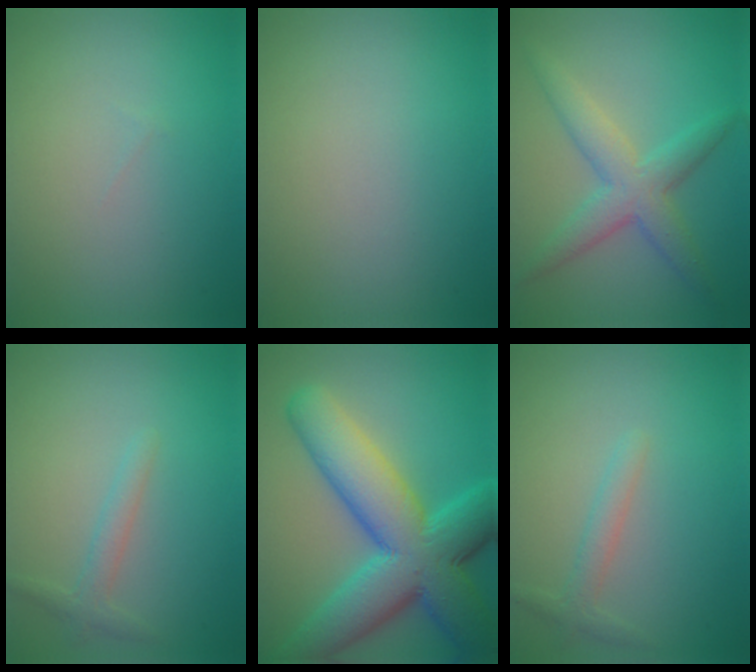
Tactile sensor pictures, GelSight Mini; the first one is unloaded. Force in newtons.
{"total": 0.0}
{"total": 4.3, "press": 4.3, "slide": 0.1}
{"total": 1.5, "press": 1.5, "slide": 0.1}
{"total": 11.7, "press": 11.7, "slide": 0.3}
{"total": 1.6, "press": 1.6, "slide": 0.1}